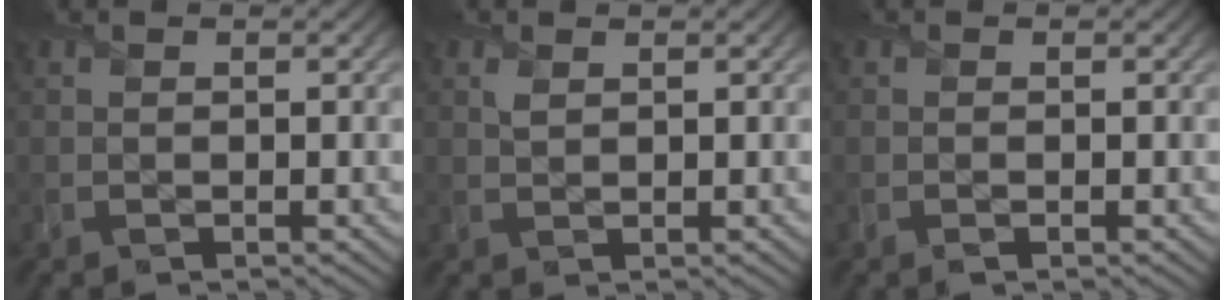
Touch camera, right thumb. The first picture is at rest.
{"total": 1.0, "force": [0.8, 0.5, 0.5], "torque": [-0.014, 0.002, 0.016]}
{"total": 0.0}